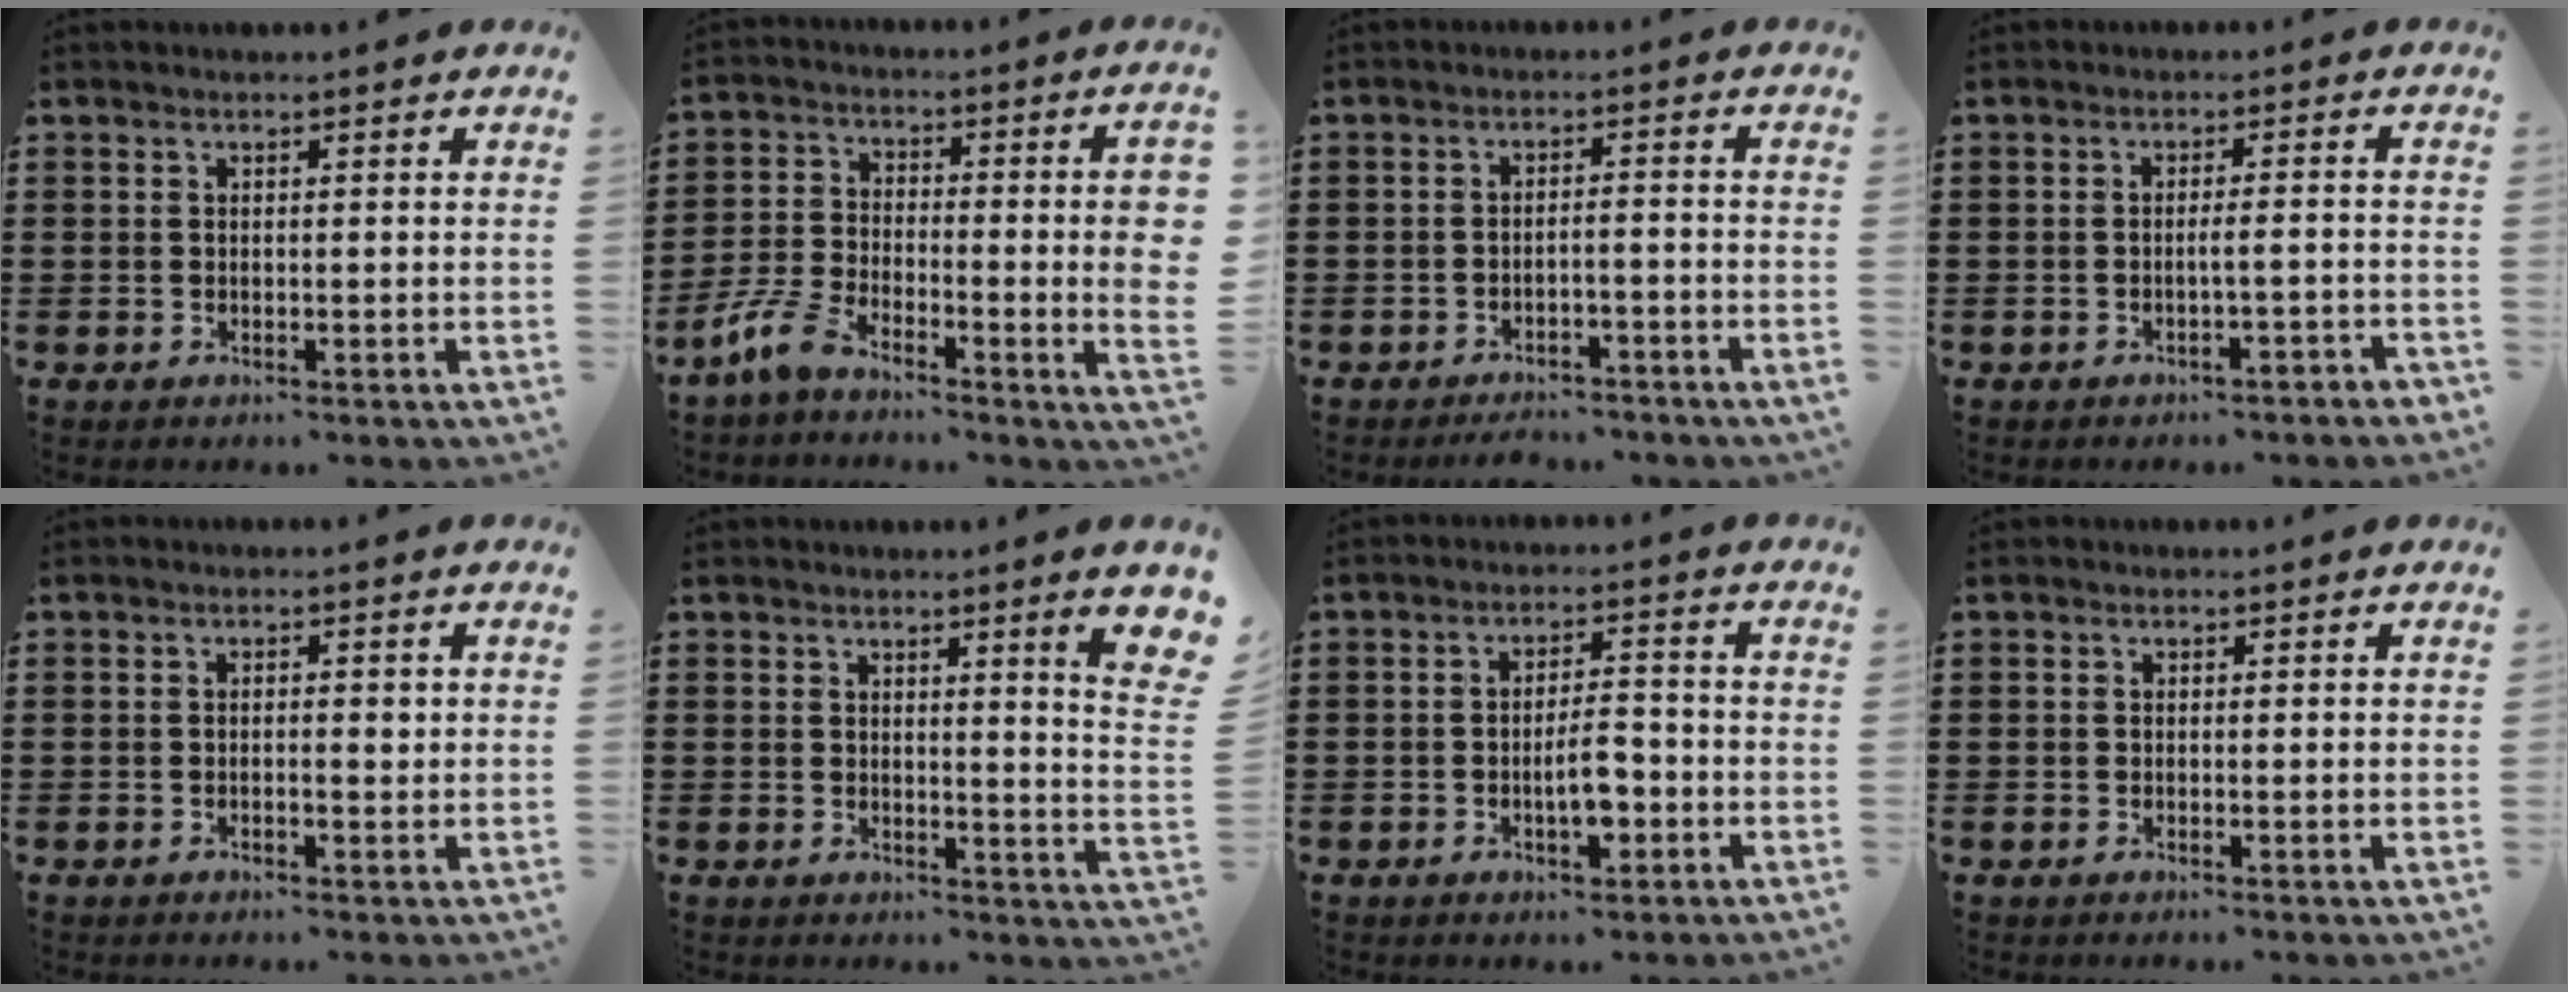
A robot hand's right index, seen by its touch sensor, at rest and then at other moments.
{"total": 10.5, "force": [-4.0, 3.0, 9.2], "torque": [-0.189, 0.001, -0.077]}
{"total": 2.8, "force": [-2.7, -0.1, 0.8], "torque": [-0.017, 0.001, -0.055]}
{"total": 2.3, "force": [-1.2, -0.1, 2.0], "torque": [-0.037, -0.002, -0.025]}
{"total": 1.2, "force": [-0.1, 0.4, 1.2], "torque": [-0.022, 0.000, -0.003]}
{"total": 4.7, "force": [2.2, -0.1, 4.2], "torque": [-0.071, -0.011, 0.031]}
{"total": 5.1, "force": [-1.6, 1.9, 4.5], "torque": [-0.076, 0.001, -0.032]}
{"total": 0.0}